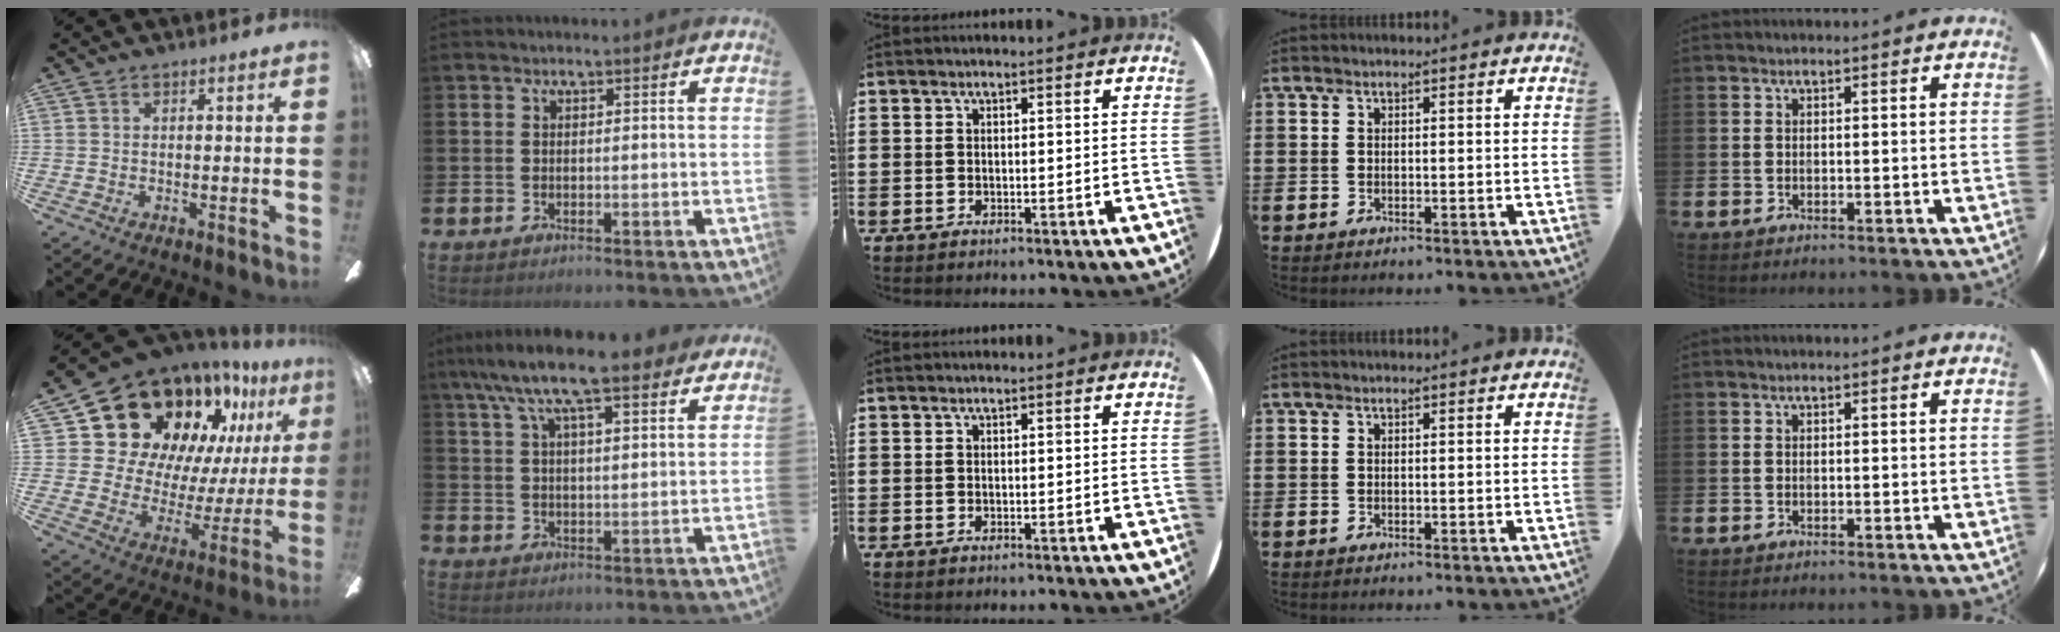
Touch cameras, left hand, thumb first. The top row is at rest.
{"thumb": {"total": 22.8, "force": [16.8, 12.9, 8.7], "torque": [-0.150, -0.130, 0.324]}, "index": {"total": 10.7, "force": [9.0, 2.3, 5.2], "torque": [-0.113, -0.031, 0.163]}}